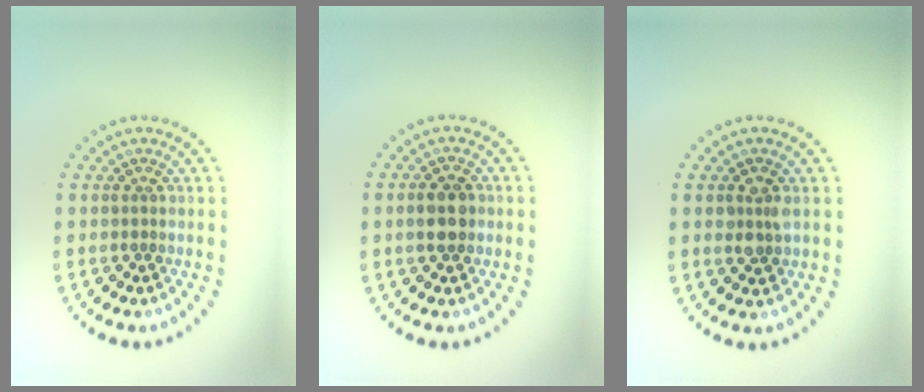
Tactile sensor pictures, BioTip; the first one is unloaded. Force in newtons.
{"total": 2.6, "press": 2.6, "slide": 0.2}
{"total": 2.0, "press": 1.9, "slide": 0.2}